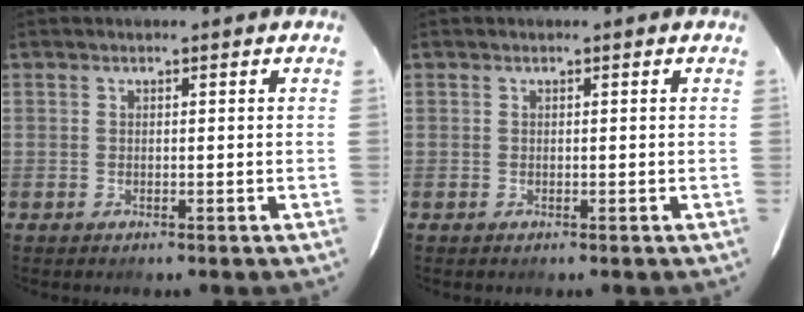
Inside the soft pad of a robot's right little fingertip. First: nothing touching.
{"total": 0.0}